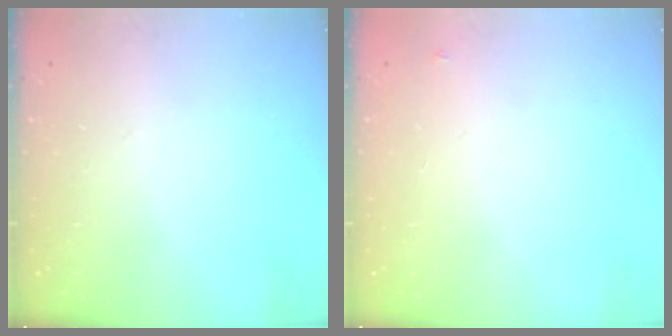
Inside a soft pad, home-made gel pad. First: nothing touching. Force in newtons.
{"total": 2.6, "press": 2.6, "slide": 0.2}